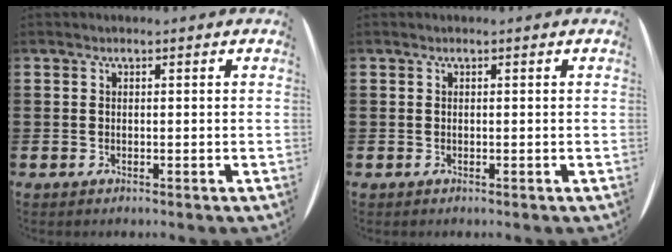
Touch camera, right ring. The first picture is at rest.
{"total": 0.0}